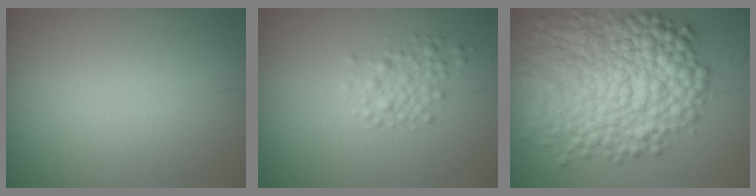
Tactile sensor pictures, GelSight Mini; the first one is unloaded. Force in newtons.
{"total": 2.0, "press": 2.0, "slide": 0.0}
{"total": 10.6, "press": 10.6, "slide": 0.2}